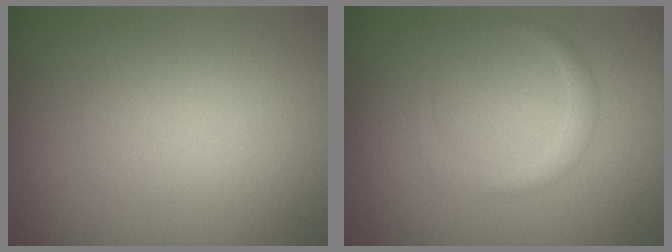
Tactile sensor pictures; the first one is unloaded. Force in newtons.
{"total": 1.2, "press": 1.2, "slide": 0.0}